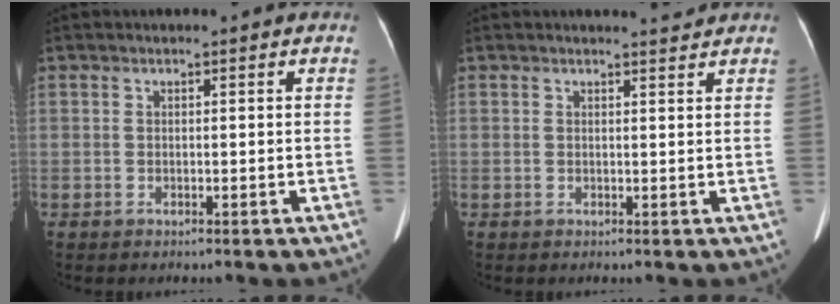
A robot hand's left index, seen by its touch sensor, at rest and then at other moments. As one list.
[{"total": 1.9, "force": [1.9, -0.2, 0.1], "torque": [-0.005, -0.007, 0.026]}]